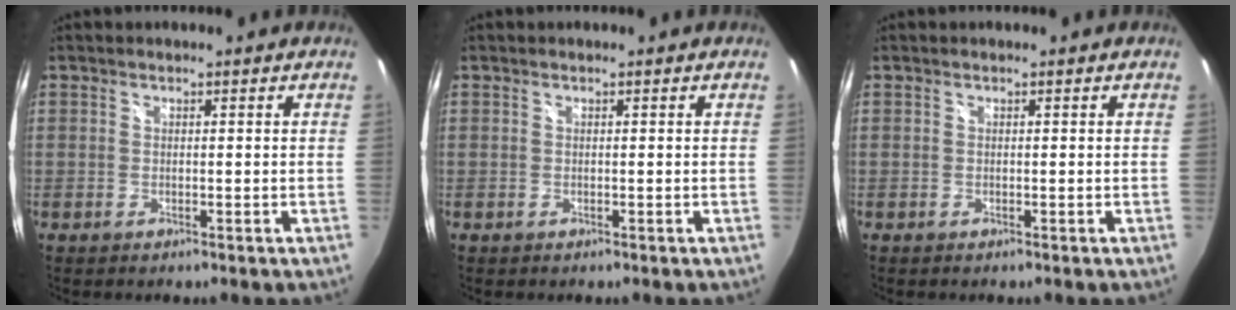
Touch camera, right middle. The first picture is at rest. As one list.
[{"total": 0.0}, {"total": 0.0}]